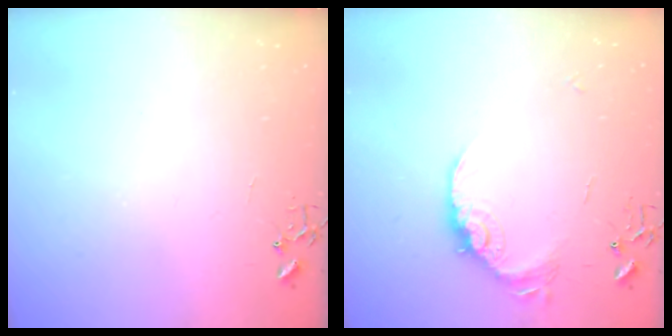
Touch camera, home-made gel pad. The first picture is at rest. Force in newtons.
{"total": 13.7, "press": 13.7, "slide": 0.8}